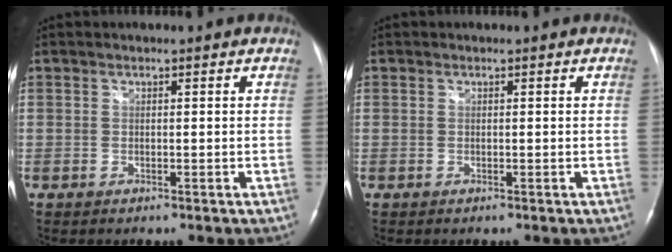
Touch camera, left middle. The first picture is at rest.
{"total": 0.0}